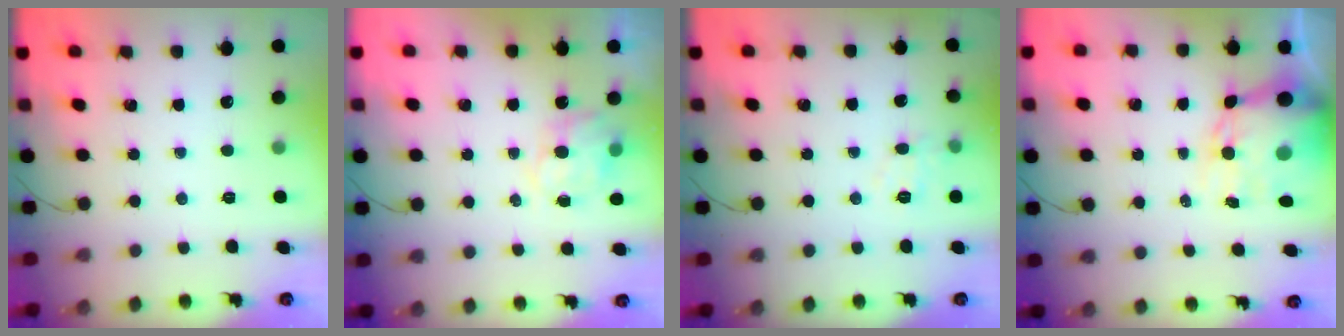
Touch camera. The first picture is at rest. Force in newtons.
{"total": 7.6, "press": 7.6, "slide": 0.1}
{"total": 8.9, "press": 8.8, "slide": 1.4}
{"total": 11.8, "press": 11.4, "slide": 3.0}